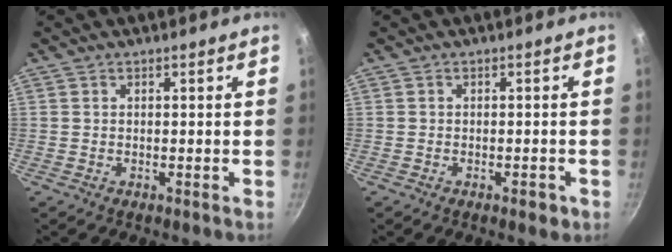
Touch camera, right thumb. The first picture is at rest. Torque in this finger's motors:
{"motor_torque": [-0.14, -0.03, -0.12, 0.02, -0.01]}